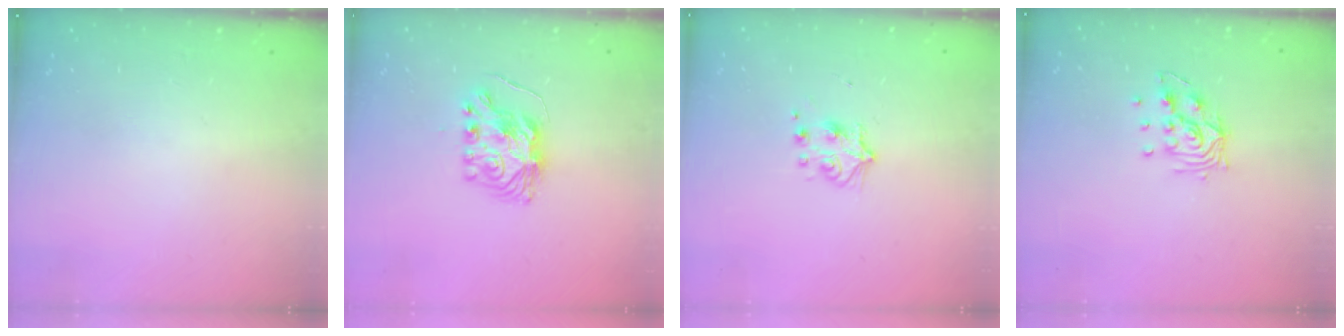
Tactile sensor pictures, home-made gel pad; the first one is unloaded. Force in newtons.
{"total": 8.6, "press": 8.5, "slide": 0.7}
{"total": 5.5, "press": 5.4, "slide": 0.7}
{"total": 8.9, "press": 8.9, "slide": 0.7}